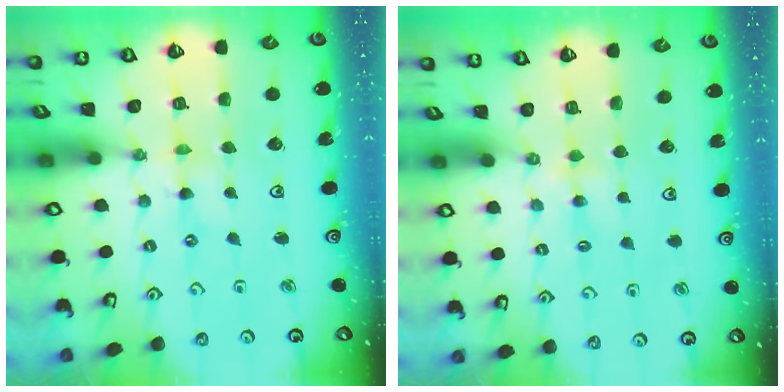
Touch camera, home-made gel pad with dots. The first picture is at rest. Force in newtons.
{"total": 3.6, "press": 3.6, "slide": 0.4}